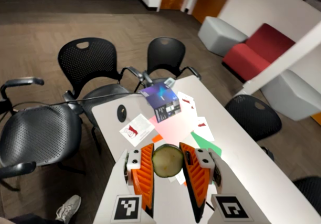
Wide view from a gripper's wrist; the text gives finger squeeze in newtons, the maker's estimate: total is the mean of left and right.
{"total": 14.6, "left": 15.4, "right": 13.9}